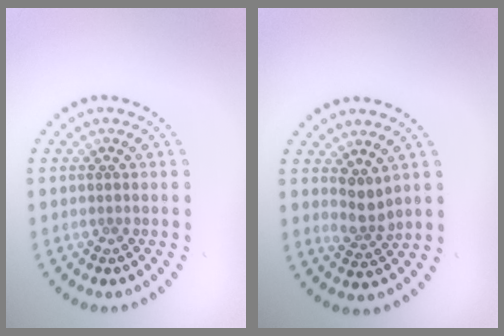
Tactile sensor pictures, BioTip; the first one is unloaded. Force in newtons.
{"total": 2.1, "press": 1.6, "slide": 1.5}